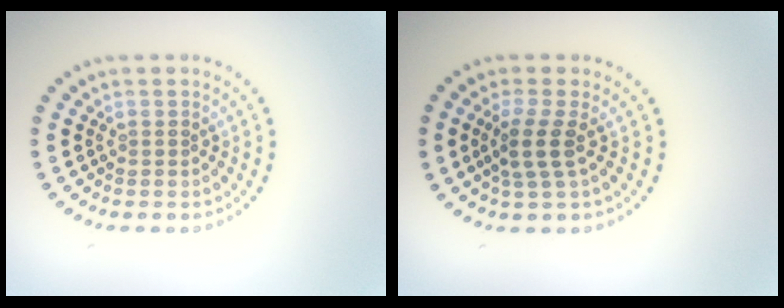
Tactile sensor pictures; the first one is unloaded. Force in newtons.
{"total": 2.6, "press": 2.1, "slide": 1.4}